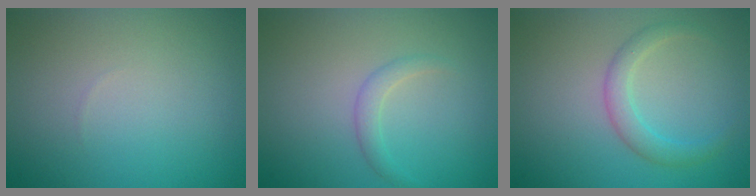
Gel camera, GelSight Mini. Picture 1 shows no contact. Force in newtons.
{"total": 1.3, "press": 1.3, "slide": 0.1}
{"total": 2.2, "press": 2.2, "slide": 0.1}